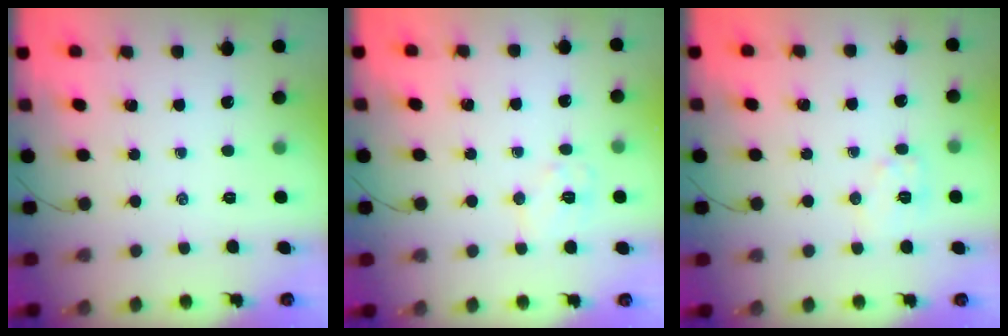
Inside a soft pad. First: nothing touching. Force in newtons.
{"total": 7.1, "press": 7.1, "slide": 1.0}
{"total": 6.8, "press": 6.8, "slide": 0.6}